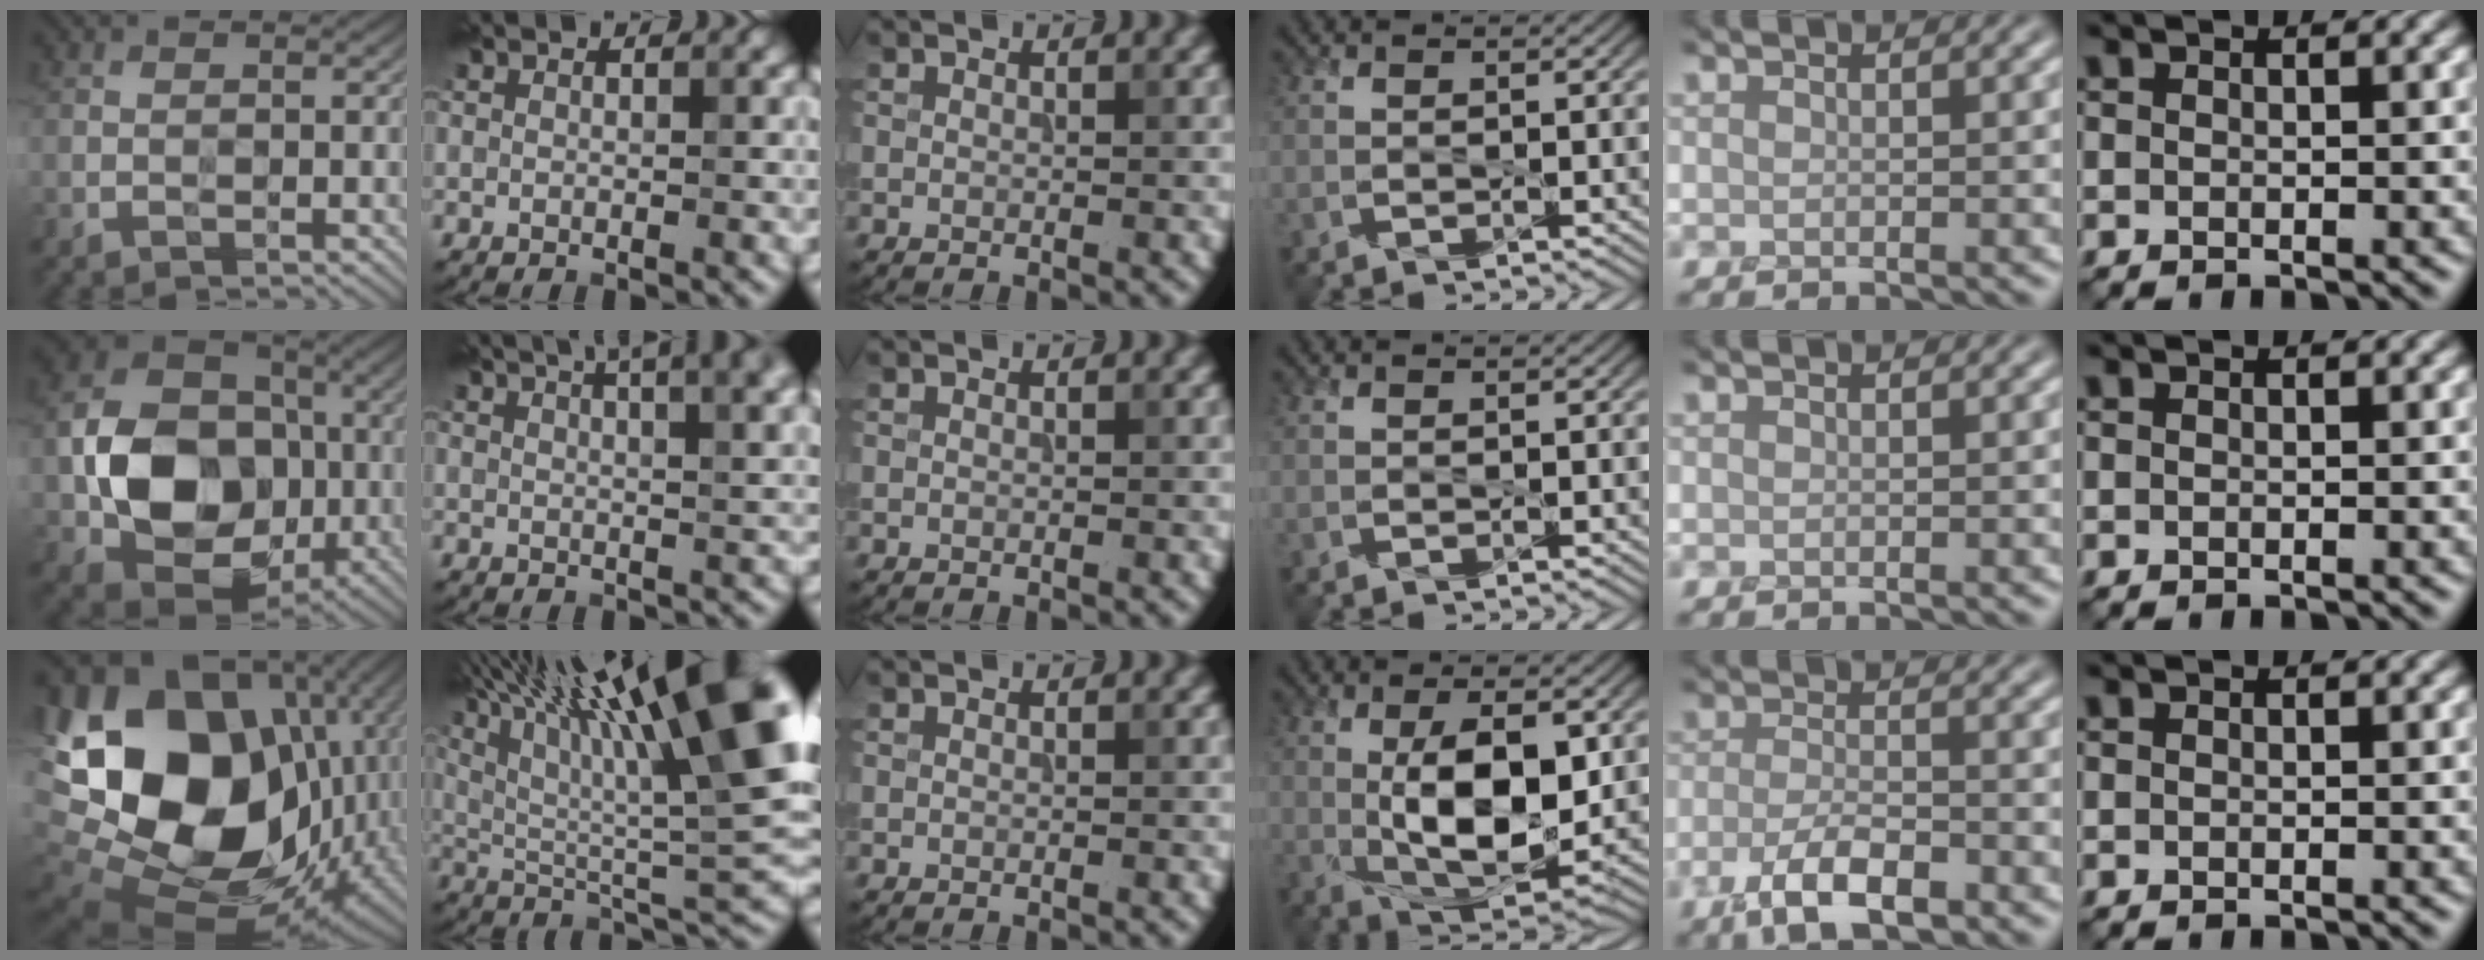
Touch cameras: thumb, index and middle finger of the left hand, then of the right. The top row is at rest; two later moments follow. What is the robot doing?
{"motion": "peel", "object": "velcro strap"}